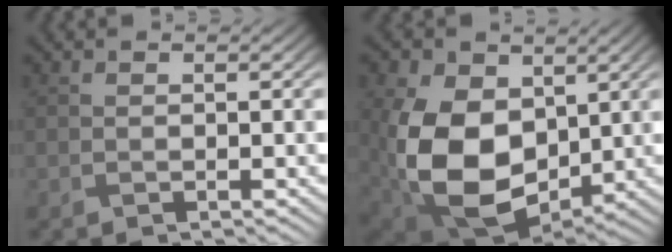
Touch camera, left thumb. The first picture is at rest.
{"total": 16.2, "force": [0.2, 11.4, 11.5], "torque": [-0.265, -0.035, 0.016]}